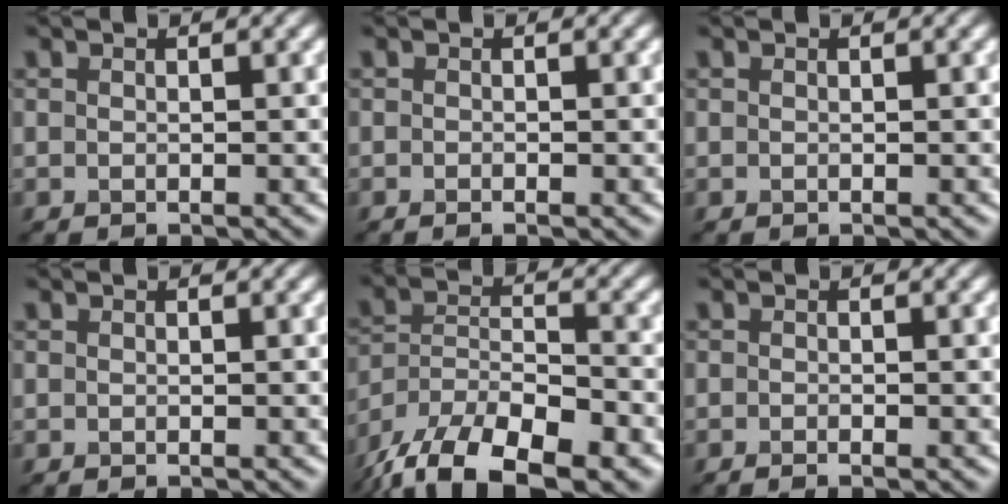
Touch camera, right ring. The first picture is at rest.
{"total": 0.7, "force": [-0.6, -0.2, 0.1], "torque": [-0.005, -0.002, 0.000]}
{"total": 0.0}
{"total": 0.0}
{"total": 13.2, "force": [-10.9, 4.3, 6.0], "torque": [-0.141, -0.014, -0.148]}
{"total": 1.0, "force": [-1.0, -0.4, 0.1], "torque": [-0.012, -0.004, -0.001]}